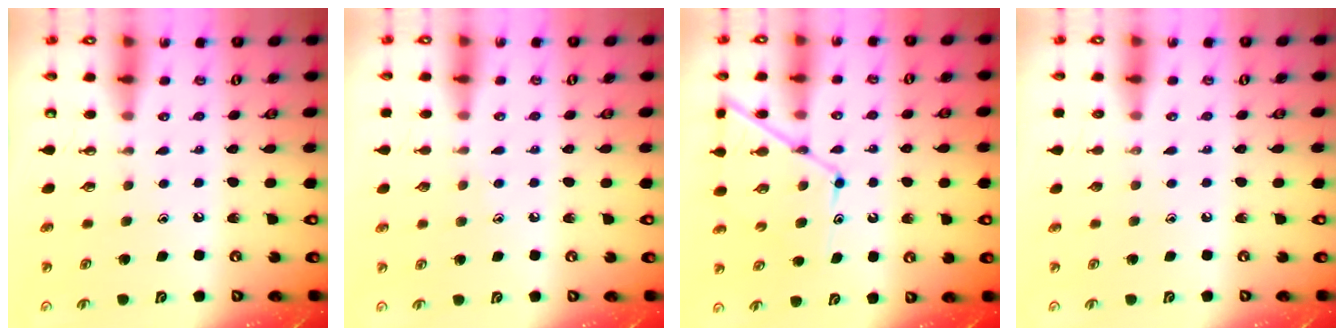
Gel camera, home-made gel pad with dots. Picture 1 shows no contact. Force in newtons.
{"total": 4.1, "press": 4.0, "slide": 0.5}
{"total": 12.2, "press": 12.1, "slide": 0.9}
{"total": 0.0}